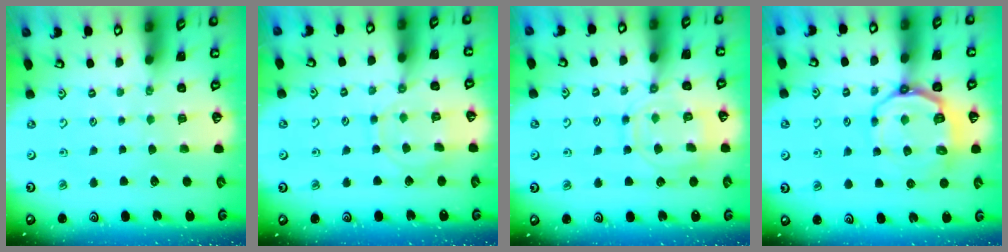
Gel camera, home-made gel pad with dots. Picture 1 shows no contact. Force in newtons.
{"total": 9.2, "press": 9.2, "slide": 0.8}
{"total": 11.0, "press": 11.0, "slide": 0.5}
{"total": 11.7, "press": 11.2, "slide": 3.5}